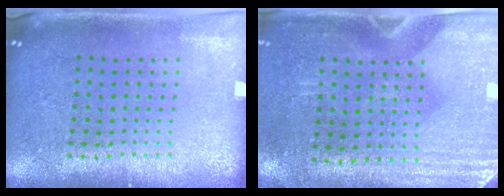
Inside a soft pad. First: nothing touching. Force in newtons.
{"total": 3.0, "press": 2.6, "slide": 1.5}